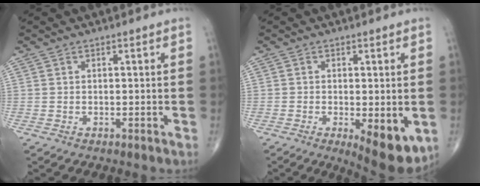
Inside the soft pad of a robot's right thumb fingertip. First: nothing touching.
{"total": 9.2, "force": [-2.6, 3.5, 8.2], "torque": [-0.111, -0.020, -0.033]}